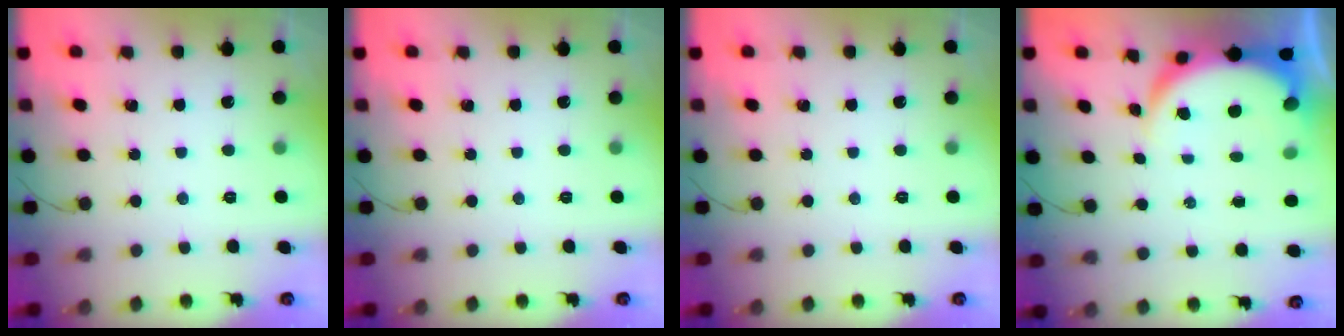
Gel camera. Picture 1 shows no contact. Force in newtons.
{"total": 0.0}
{"total": 0.0}
{"total": 6.7, "press": 6.5, "slide": 1.7}